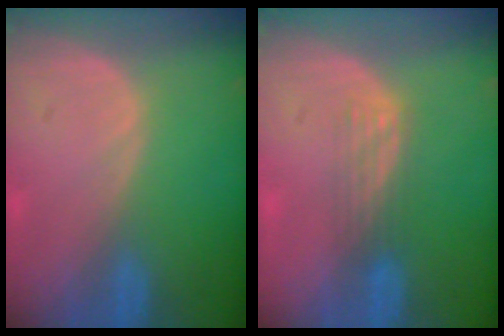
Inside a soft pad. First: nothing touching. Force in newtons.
{"total": 2.8, "press": 2.5, "slide": 1.3}